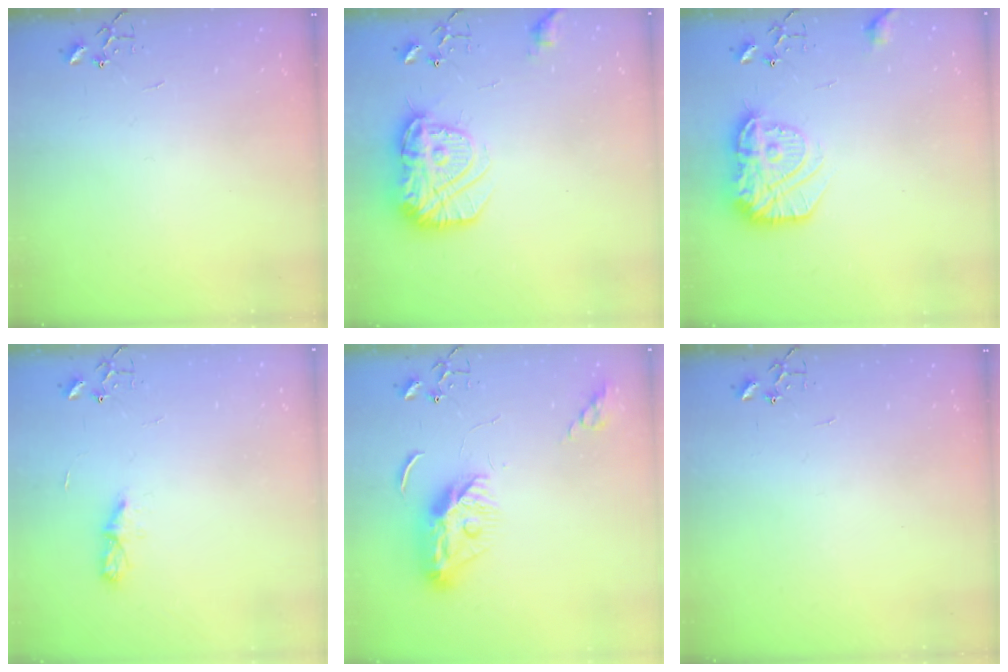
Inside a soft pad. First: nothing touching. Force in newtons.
{"total": 17.4, "press": 17.4, "slide": 1.3}
{"total": 17.2, "press": 17.2, "slide": 1.1}
{"total": 5.1, "press": 5.0, "slide": 0.6}
{"total": 9.5, "press": 9.5, "slide": 0.5}
{"total": 0.0}